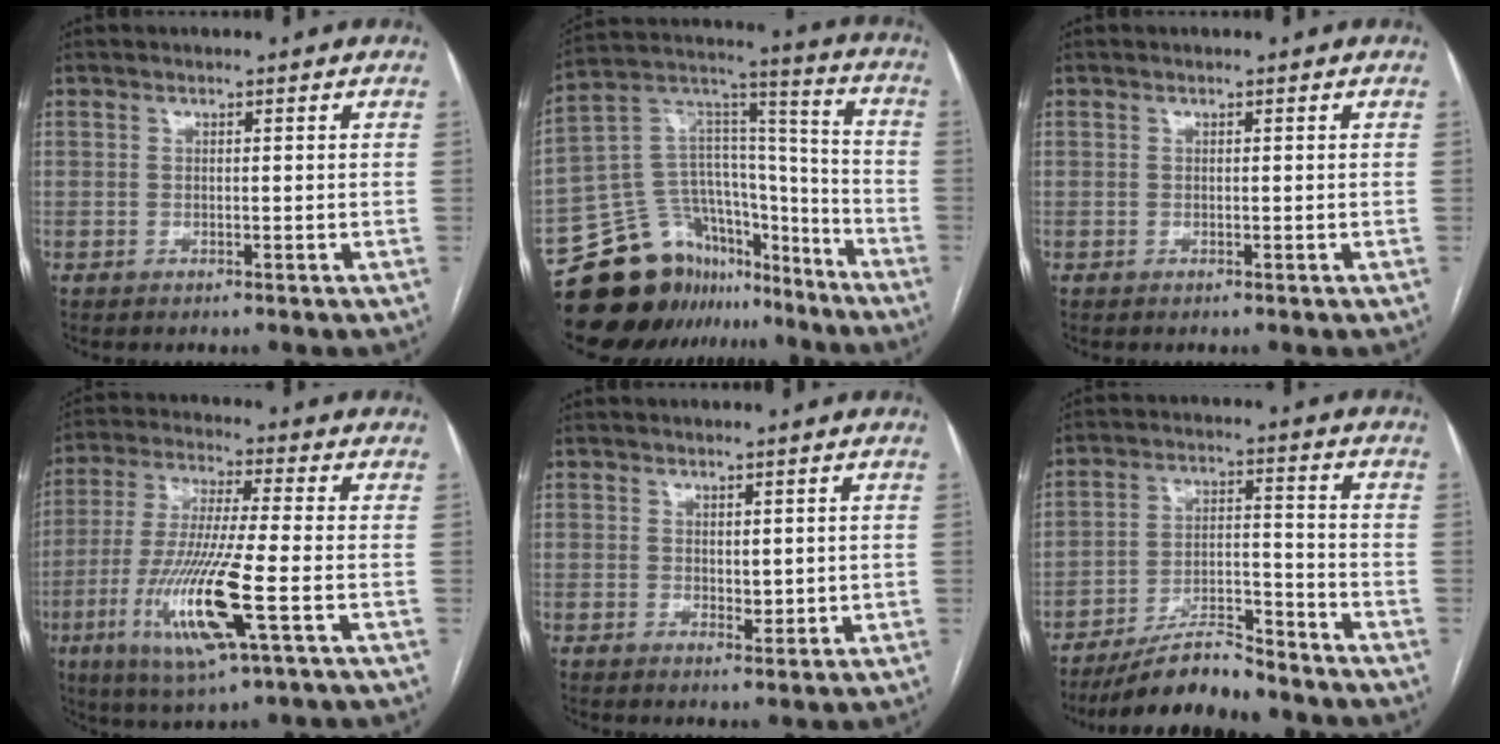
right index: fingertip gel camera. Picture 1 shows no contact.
{"total": 20.2, "force": [-16.3, 10.3, 5.9], "torque": [-0.097, 0.079, -0.268]}
{"total": 0.0}
{"total": 15.1, "force": [-4.7, 0.8, 14.3], "torque": [-0.296, -0.026, -0.088]}
{"total": 2.5, "force": [0.8, 1.6, 1.7], "torque": [-0.021, -0.009, 0.018]}
{"total": 9.8, "force": [-8.8, 1.8, 3.8], "torque": [-0.060, 0.004, -0.156]}